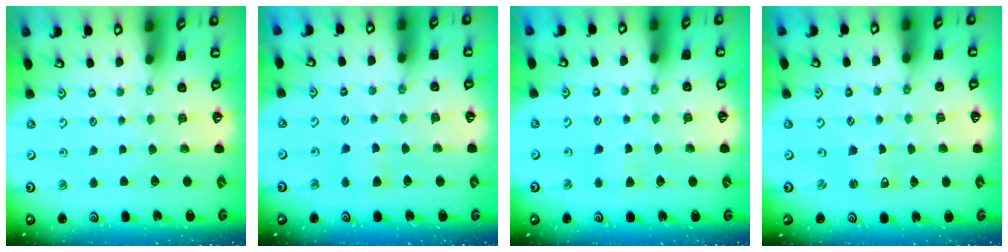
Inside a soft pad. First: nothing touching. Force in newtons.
{"total": 5.9, "press": 5.9, "slide": 0.8}
{"total": 2.8, "press": 2.7, "slide": 0.4}
{"total": 2.7, "press": 2.7, "slide": 0.3}